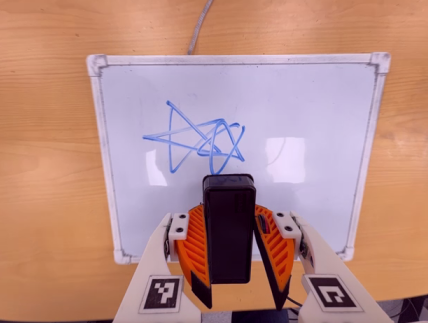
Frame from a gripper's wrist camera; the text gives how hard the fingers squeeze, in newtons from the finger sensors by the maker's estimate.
{"total": 5.6, "left": 4.9, "right": 6.3}